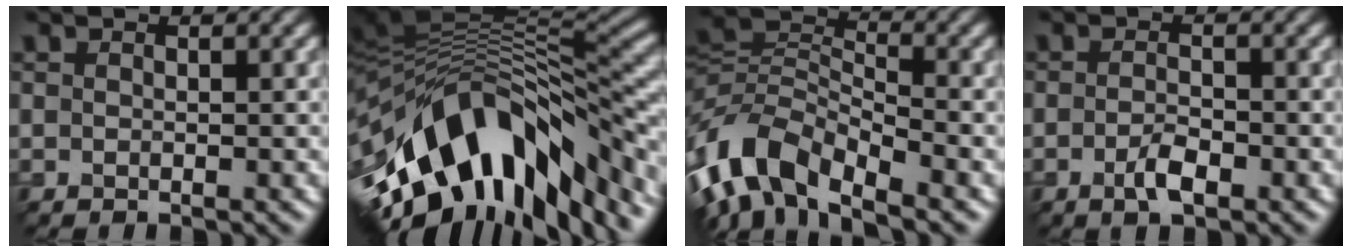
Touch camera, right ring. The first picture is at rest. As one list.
[{"total": 14.1, "force": [-5.6, 6.5, 11.2], "torque": [-0.192, 0.027, -0.093]}, {"total": 7.7, "force": [-4.4, 3.9, 5.0], "torque": [-0.094, 0.011, -0.099]}, {"total": 1.5, "force": [-0.8, 0.4, 1.3], "torque": [-0.033, 0.004, -0.019]}]